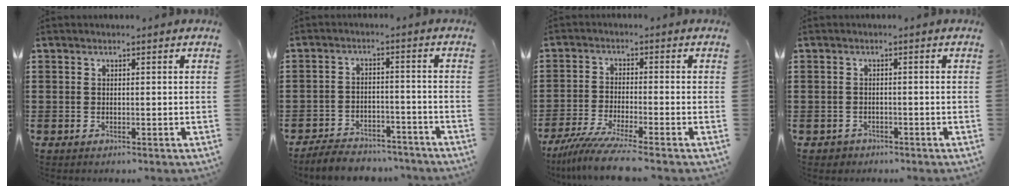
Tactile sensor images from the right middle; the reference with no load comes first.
{"total": 4.9, "force": [-4.8, 0.8, 0.6], "torque": [-0.016, 0.006, -0.098]}
{"total": 6.3, "force": [-5.2, -0.3, 3.6], "torque": [-0.085, -0.024, -0.100]}
{"total": 1.0, "force": [-0.9, 0.6, -0.1], "torque": [-0.003, 0.000, -0.020]}